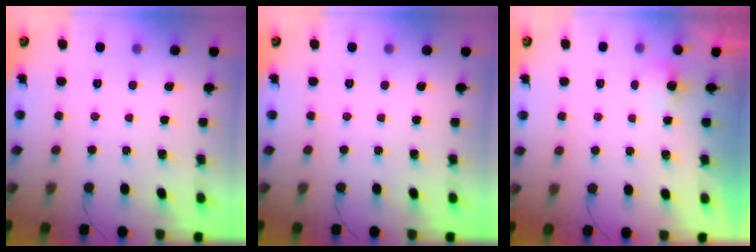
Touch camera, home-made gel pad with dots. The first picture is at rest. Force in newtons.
{"total": 0.0}
{"total": 1.7, "press": 1.5, "slide": 0.7}